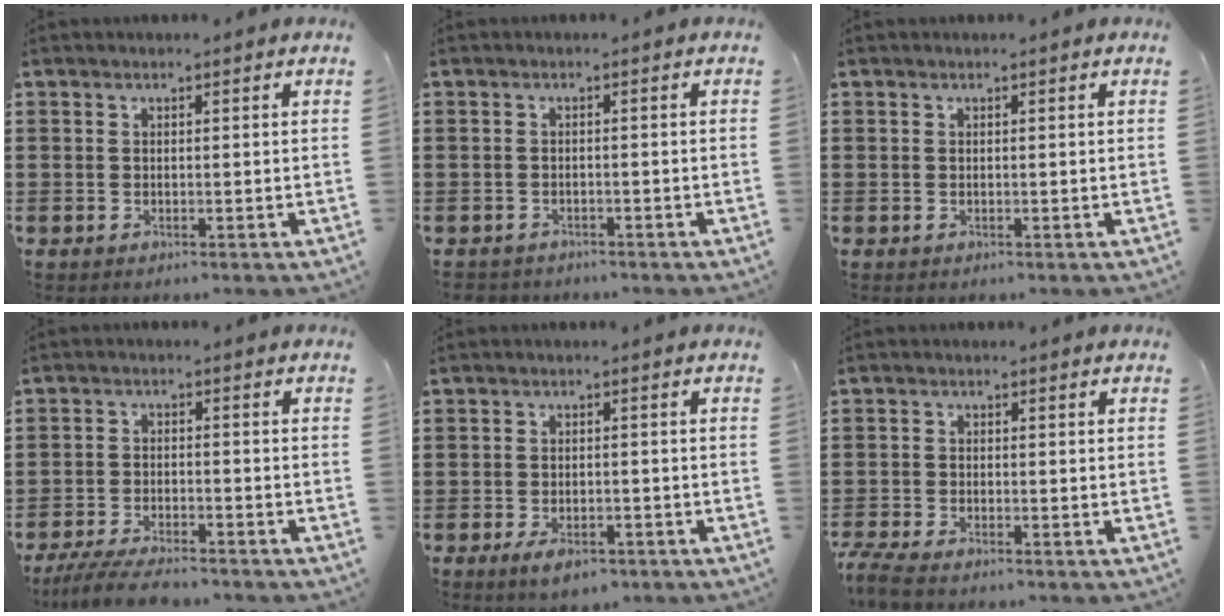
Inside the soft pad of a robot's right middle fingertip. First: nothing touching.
{"total": 1.2, "force": [-1.2, 0.4, -0.1], "torque": [-0.002, 0.002, -0.027]}
{"total": 0.0}
{"total": 5.1, "force": [-4.6, 0.6, 2.1], "torque": [-0.046, -0.008, -0.090]}
{"total": 3.1, "force": [-2.2, 1.2, 1.9], "torque": [-0.039, 0.002, -0.042]}
{"total": 2.5, "force": [-2.2, 0.1, 1.1], "torque": [-0.033, -0.004, -0.048]}